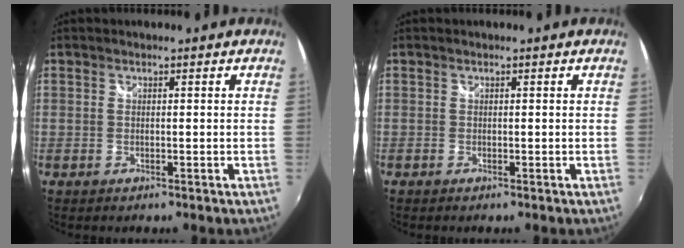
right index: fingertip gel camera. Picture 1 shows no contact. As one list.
[{"total": 0.0}]